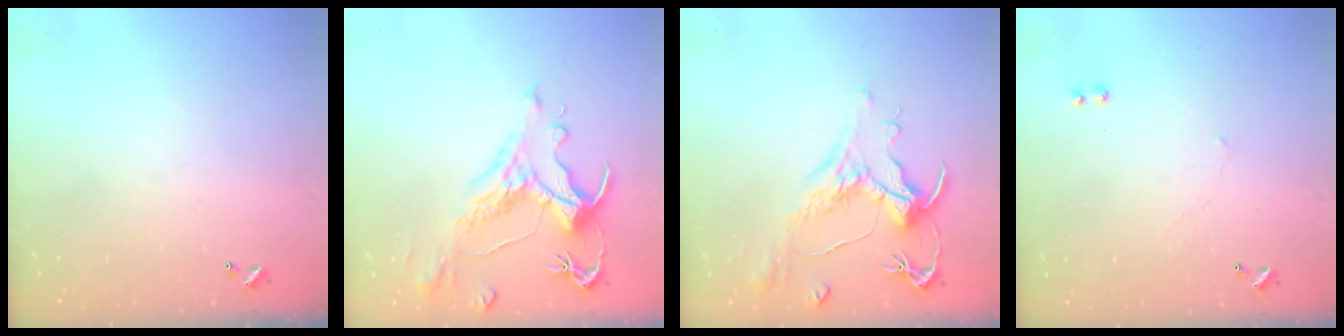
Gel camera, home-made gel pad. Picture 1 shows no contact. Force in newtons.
{"total": 1.1, "press": 0.0, "slide": 1.1}
{"total": 1.7, "press": 0.9, "slide": 1.4}
{"total": 1.4, "press": 1.3, "slide": 0.5}